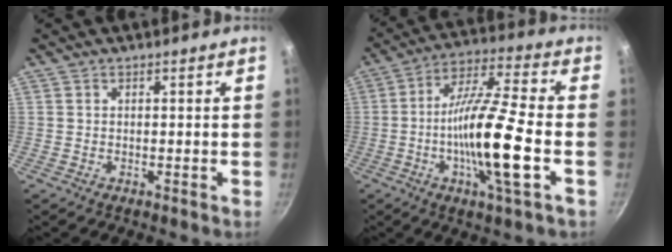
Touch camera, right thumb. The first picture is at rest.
{"total": 17.0, "force": [-3.7, 2.3, 16.4], "torque": [-0.294, 0.023, -0.081]}